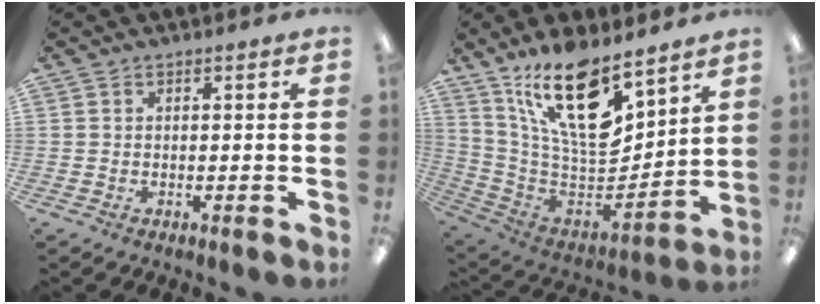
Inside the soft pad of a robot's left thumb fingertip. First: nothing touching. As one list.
[{"total": 20.4, "force": [13.2, 7.5, 13.6], "torque": [-0.252, -0.090, 0.227]}]